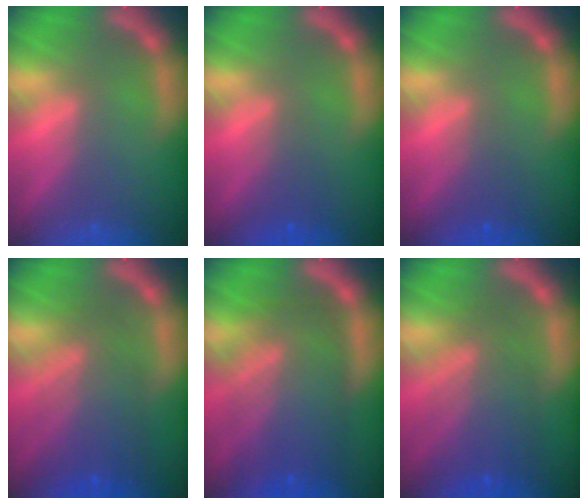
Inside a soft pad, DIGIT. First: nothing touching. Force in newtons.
{"total": 1.9}
{"total": 1.9}
{"total": 7.0}
{"total": 10.1}
{"total": 7.0}